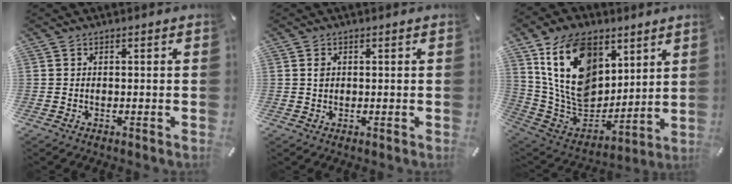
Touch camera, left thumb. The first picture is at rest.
{"total": 1.3, "force": [0.4, 1.1, 0.7], "torque": [-0.007, 0.001, 0.005]}
{"total": 19.3, "force": [8.3, 13.6, 10.9], "torque": [-0.213, -0.039, 0.155]}